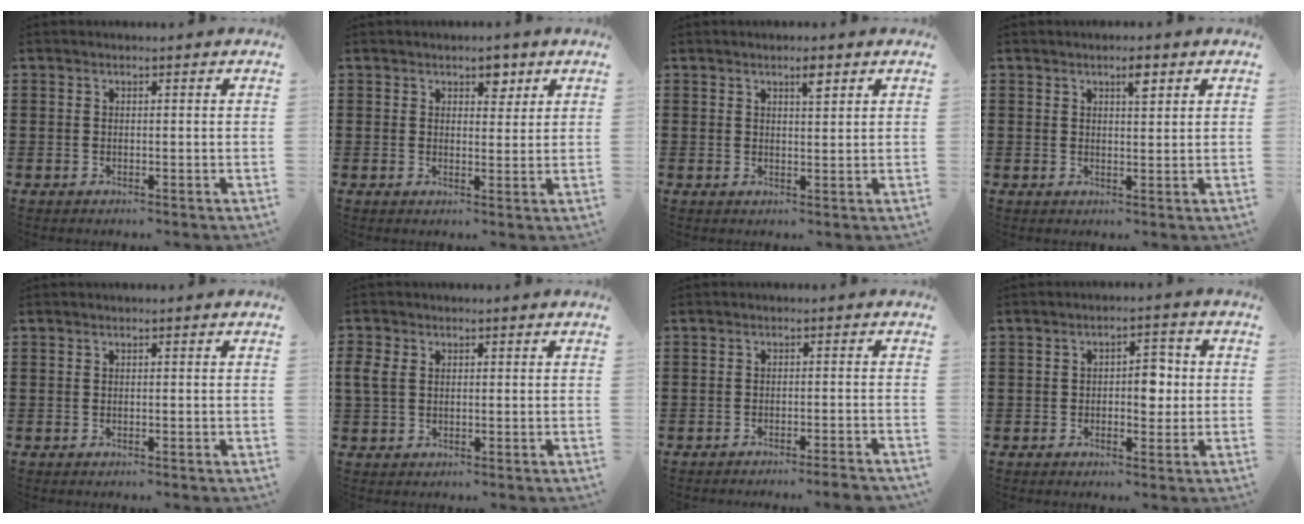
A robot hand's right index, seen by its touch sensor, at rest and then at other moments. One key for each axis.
{"total": 3.2, "fx": 2.1, "fy": 1.9, "fz": 1.5, "tx": -0.012, "ty": 0.000, "tz": 0.033}
{"total": 2.6, "fx": 1.7, "fy": 0.6, "fz": 1.9, "tx": -0.024, "ty": -0.003, "tz": 0.024}
{"total": 2.9, "fx": 1.7, "fy": 0.8, "fz": 2.1, "tx": -0.030, "ty": -0.001, "tz": 0.025}
{"total": 0.0}
{"total": 2.8, "fx": 0.6, "fy": 2.1, "fz": 1.7, "tx": -0.055, "ty": 0.003, "tz": 0.005}
{"total": 2.2, "fx": -2.0, "fy": -0.3, "fz": 0.8, "tx": -0.015, "ty": 0.000, "tz": -0.040}
{"total": 4.3, "fx": -0.2, "fy": 2.4, "fz": 3.6, "tx": -0.053, "ty": 0.002, "tz": -0.010}